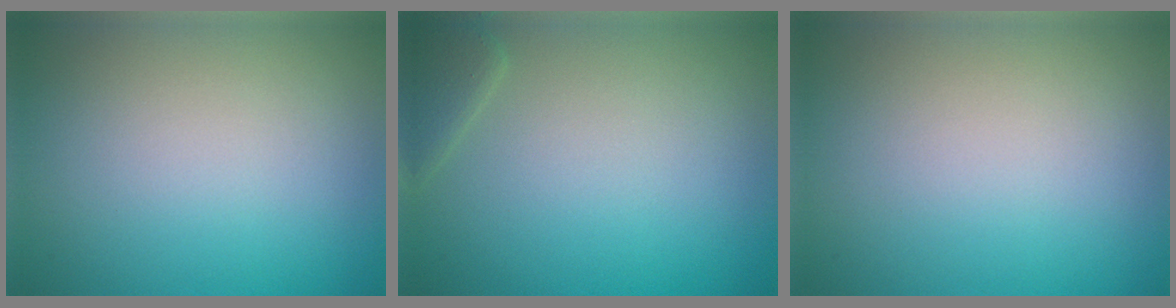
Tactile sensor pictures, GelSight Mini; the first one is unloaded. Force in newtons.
{"total": 1.8, "press": 1.8, "slide": 0.1}
{"total": 0.0}